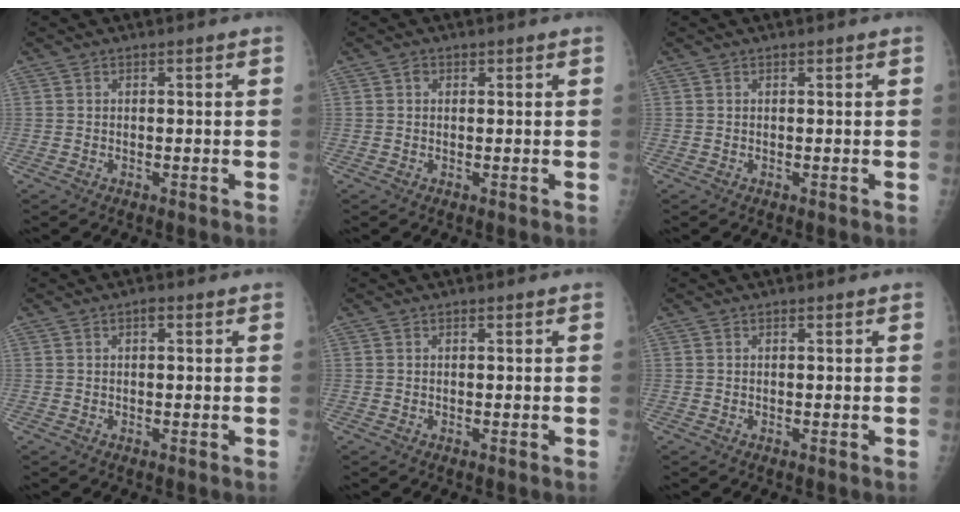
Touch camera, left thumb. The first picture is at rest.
{"total": 1.0, "force": [0.4, 0.8, 0.4], "torque": [-0.001, 0.001, 0.003]}
{"total": 0.0}
{"total": 1.2, "force": [0.5, 0.5, 0.9], "torque": [-0.011, 0.002, 0.005]}
{"total": 0.0}
{"total": 0.0}